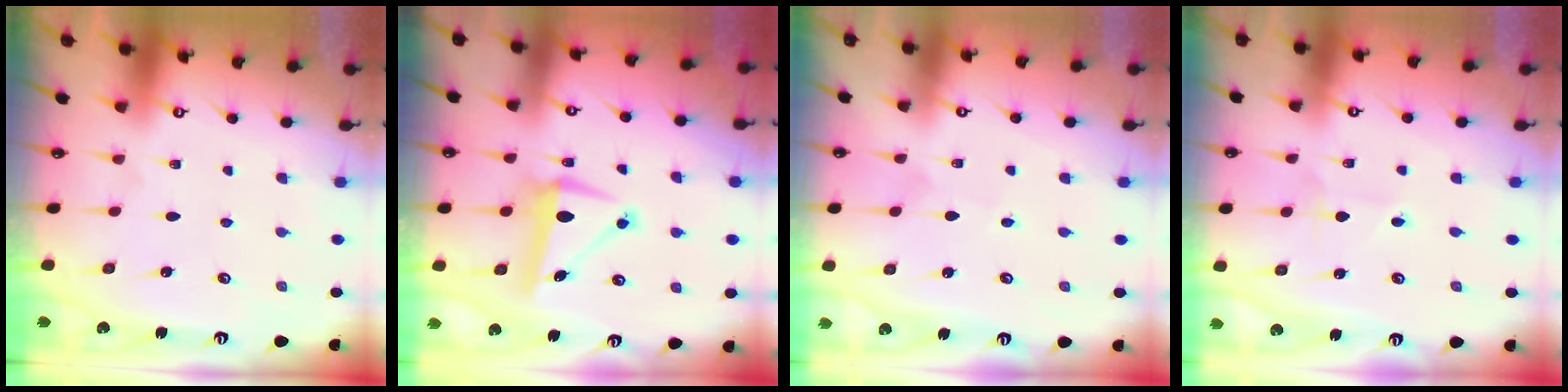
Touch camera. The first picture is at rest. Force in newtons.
{"total": 8.0, "press": 7.9, "slide": 1.4}
{"total": 1.5, "press": 1.4, "slide": 0.1}
{"total": 1.9, "press": 1.9, "slide": 0.1}